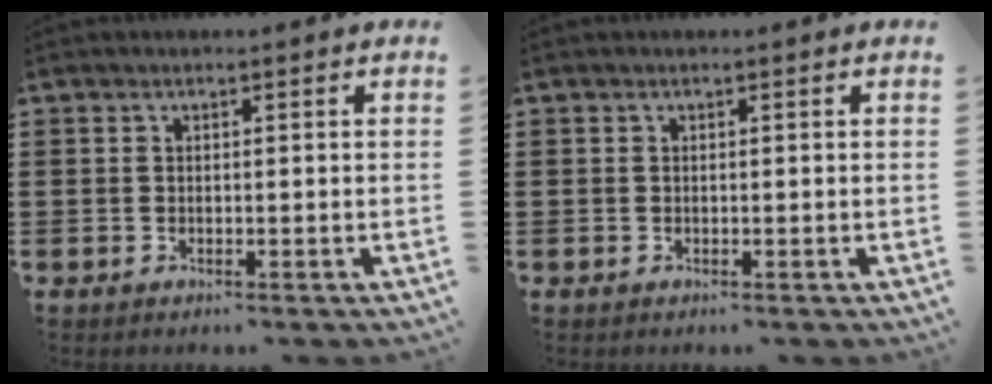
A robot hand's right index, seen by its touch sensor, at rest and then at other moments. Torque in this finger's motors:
{"motor_torque": [0.00, 0.00, 0.00, 0.00]}